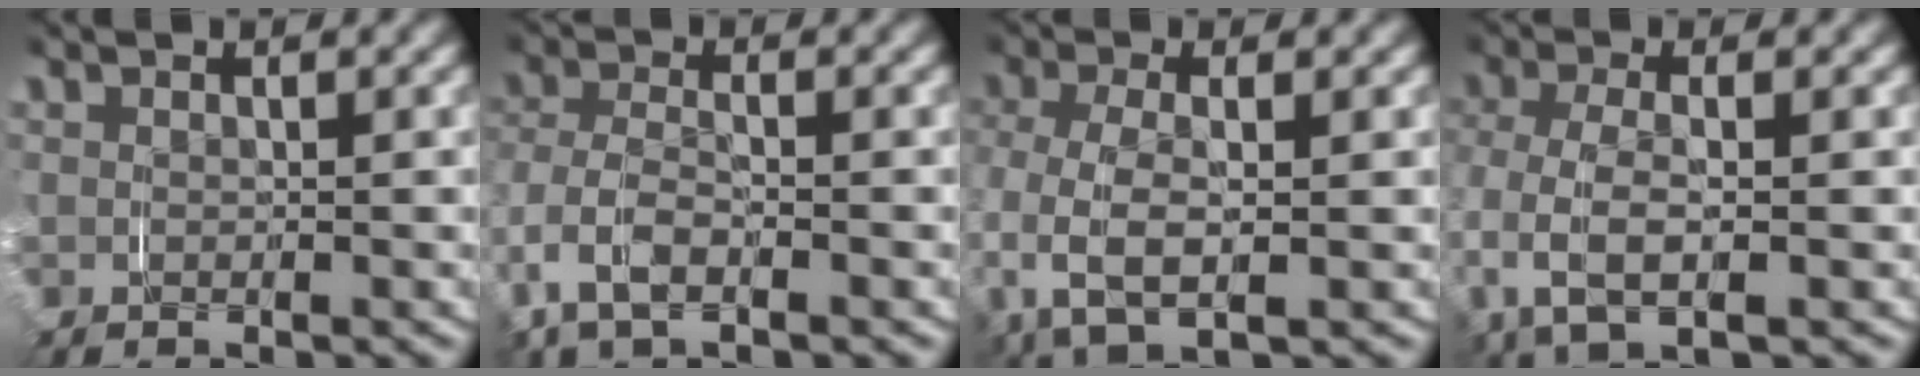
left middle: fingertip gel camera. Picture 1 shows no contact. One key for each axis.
{"total": 3.9, "fx": -1.4, "fy": 2.2, "fz": 2.8, "tx": -0.083, "ty": -0.011, "tz": -0.021}
{"total": 5.6, "fx": -0.5, "fy": 3.1, "fz": 4.7, "tx": -0.128, "ty": -0.010, "tz": -0.003}
{"total": 5.0, "fx": -0.6, "fy": 2.6, "fz": 4.2, "tx": -0.117, "ty": -0.007, "tz": -0.006}